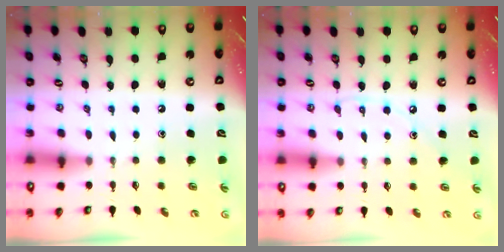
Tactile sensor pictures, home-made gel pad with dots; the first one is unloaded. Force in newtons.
{"total": 6.2, "press": 6.2, "slide": 0.6}